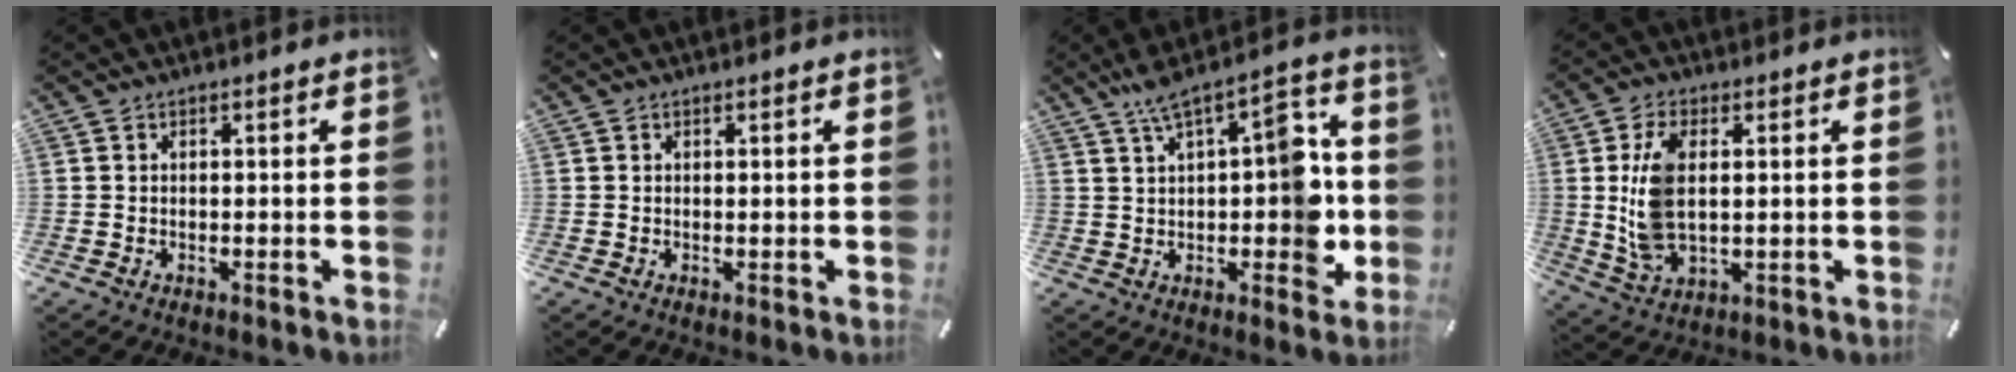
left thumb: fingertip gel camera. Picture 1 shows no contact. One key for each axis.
{"total": 0.0}
{"total": 13.2, "fx": 1.5, "fy": 6.5, "fz": 11.4, "tx": -0.144, "ty": -0.002, "tz": 0.026}
{"total": 11.0, "fx": 1.5, "fy": 5.8, "fz": 9.2, "tx": -0.217, "ty": -0.007, "tz": 0.024}